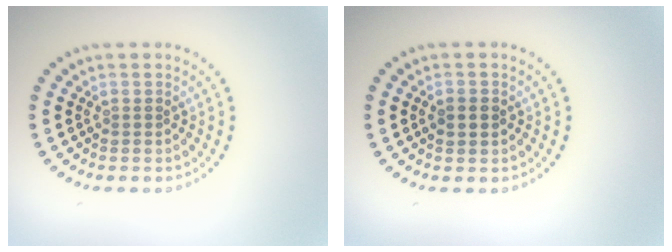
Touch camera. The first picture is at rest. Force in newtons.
{"total": 1.9, "press": 1.9, "slide": 0.1}